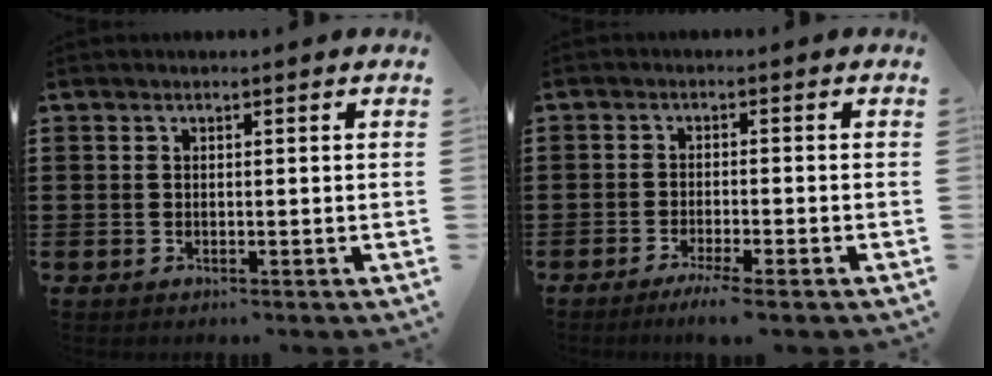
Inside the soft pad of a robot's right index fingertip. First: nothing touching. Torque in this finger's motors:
{"motor_torque": [0.02, 0.00, 0.09, 0.04]}